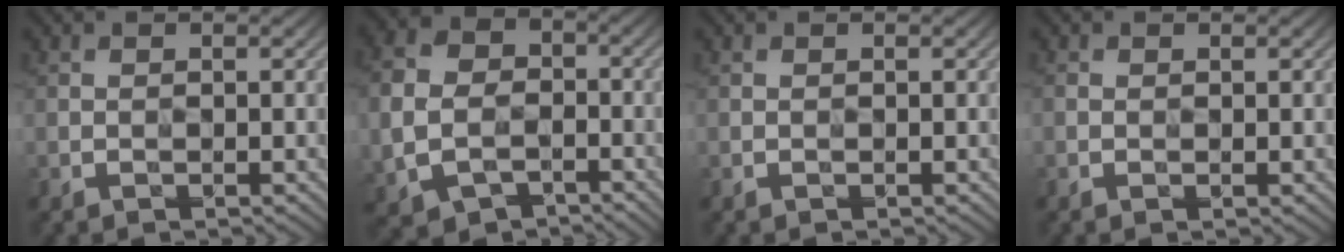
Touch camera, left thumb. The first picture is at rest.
{"total": 8.8, "force": [-2.8, 7.2, 4.3], "torque": [-0.131, -0.028, -0.066]}
{"total": 0.0}
{"total": 0.5, "force": [0.1, 0.4, 0.4], "torque": [-0.012, -0.001, 0.000]}